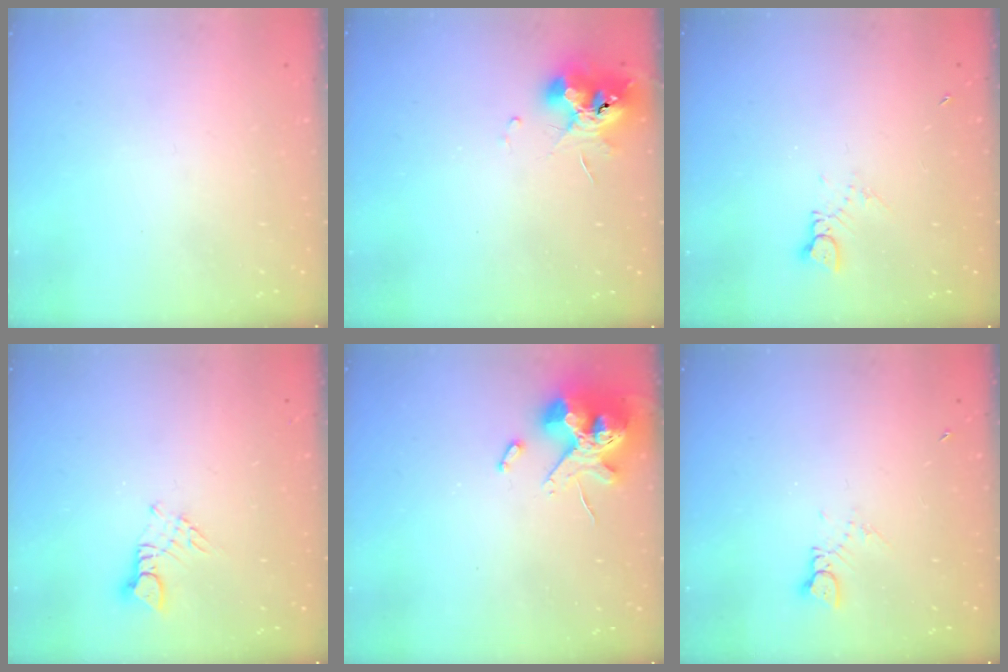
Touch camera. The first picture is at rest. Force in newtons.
{"total": 10.7, "press": 10.6, "slide": 0.7}
{"total": 2.0, "press": 2.0, "slide": 0.1}
{"total": 3.5, "press": 3.5, "slide": 0.2}
{"total": 13.9, "press": 13.8, "slide": 2.1}
{"total": 2.0, "press": 2.0, "slide": 0.1}